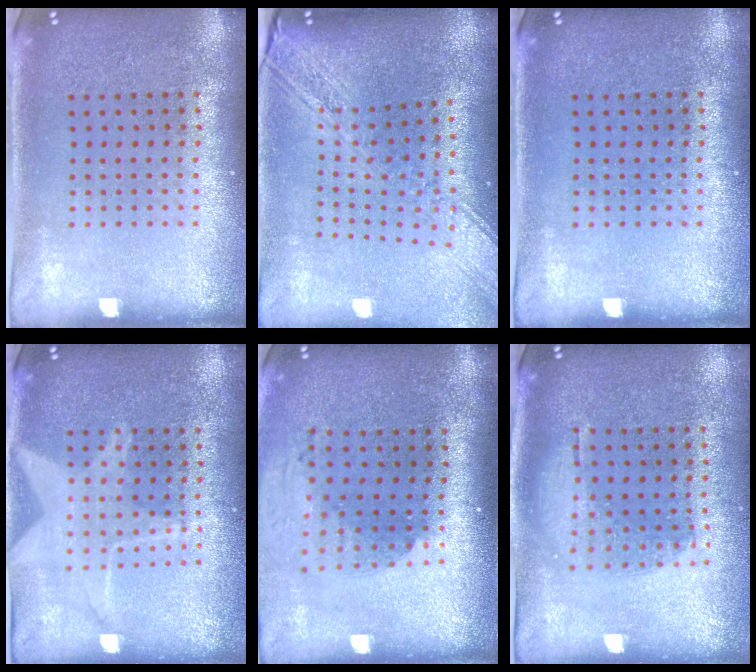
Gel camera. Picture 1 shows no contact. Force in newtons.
{"total": 2.9, "press": 2.3, "slide": 1.9}
{"total": 0.0}
{"total": 1.6, "press": 1.6, "slide": 0.2}
{"total": 2.0, "press": 1.5, "slide": 1.4}
{"total": 1.0, "press": 0.9, "slide": 0.3}